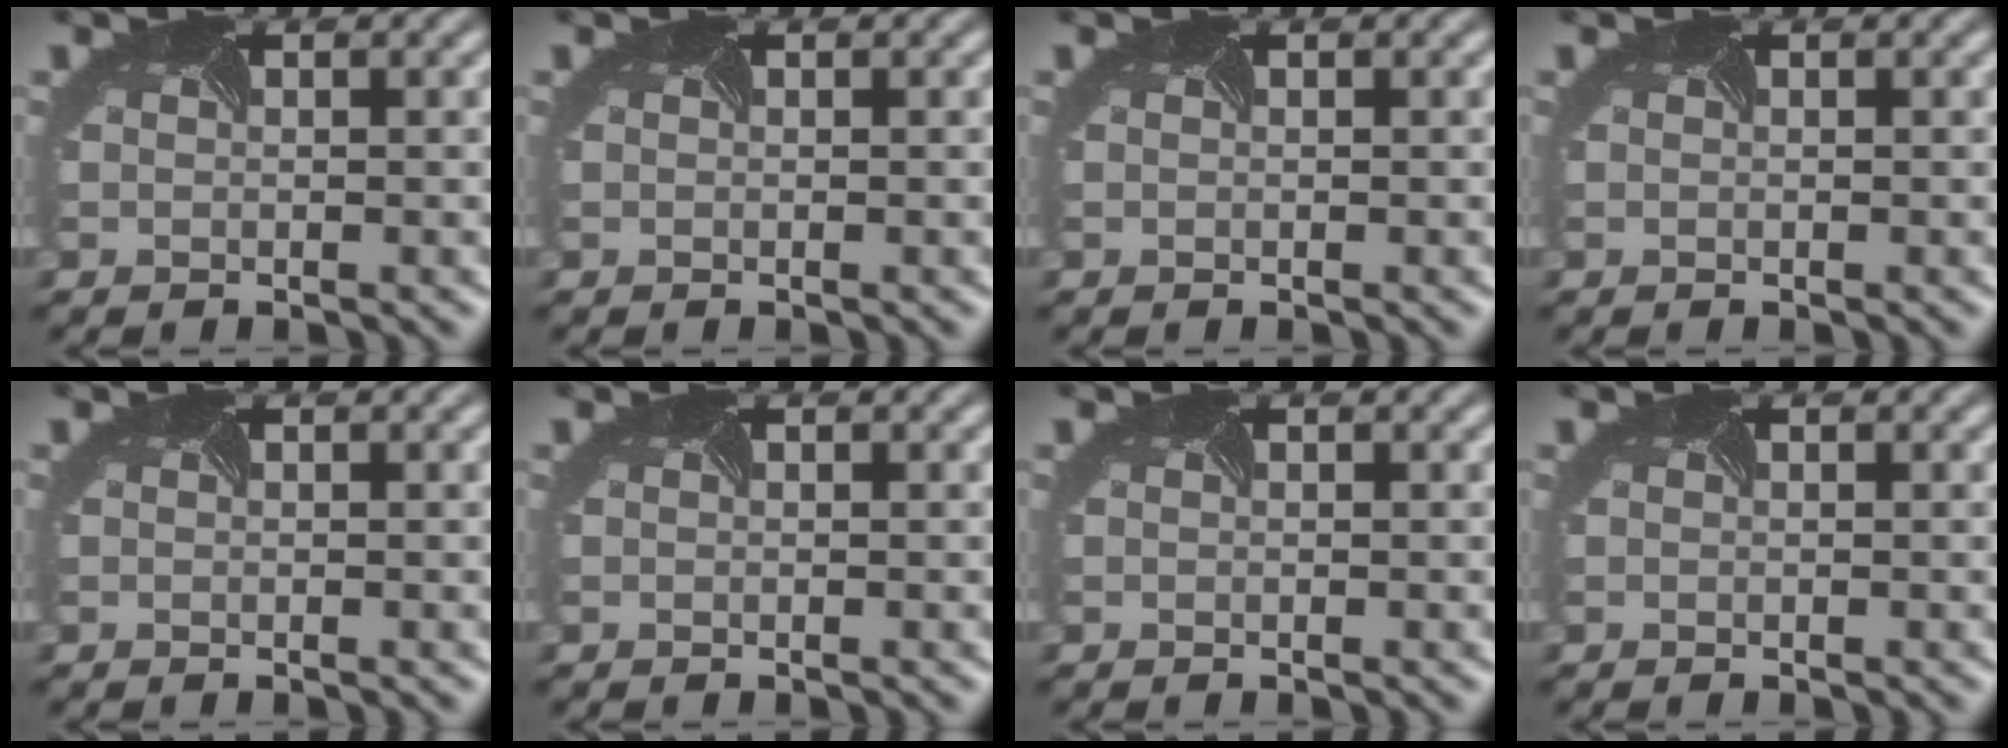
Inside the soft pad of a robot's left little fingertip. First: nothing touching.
{"total": 0.0}
{"total": 0.0}
{"total": 0.0}
{"total": 0.0}
{"total": 0.0}
{"total": 0.0}
{"total": 0.0}